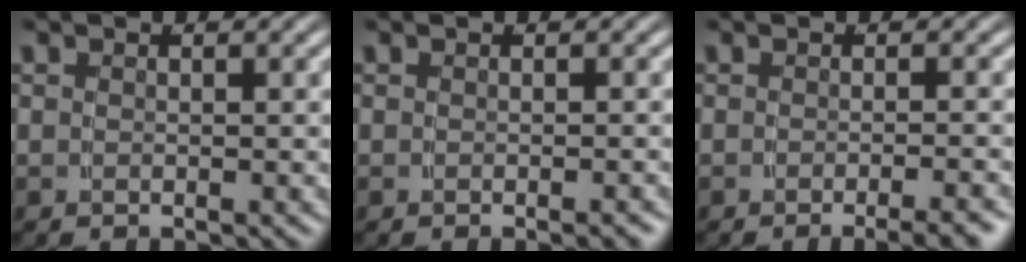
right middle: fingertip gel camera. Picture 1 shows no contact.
{"total": 1.0, "force": [-0.7, 0.0, 0.6], "torque": [-0.005, 0.001, -0.012]}
{"total": 3.0, "force": [-2.4, 0.3, 1.9], "torque": [-0.015, 0.002, -0.038]}